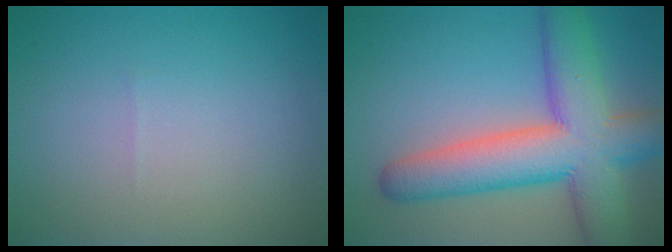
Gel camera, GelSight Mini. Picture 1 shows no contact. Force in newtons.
{"total": 10.6, "press": 10.6, "slide": 0.5}